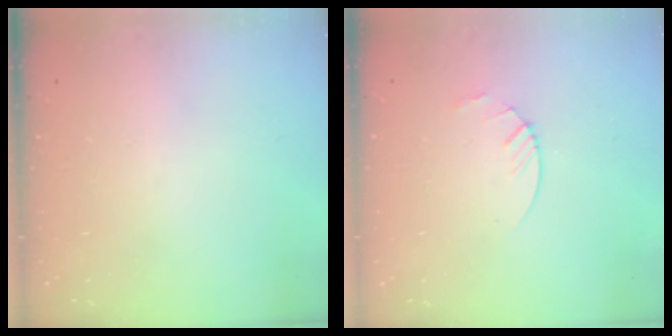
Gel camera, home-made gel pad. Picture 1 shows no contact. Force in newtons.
{"total": 3.0, "press": 3.0, "slide": 0.3}